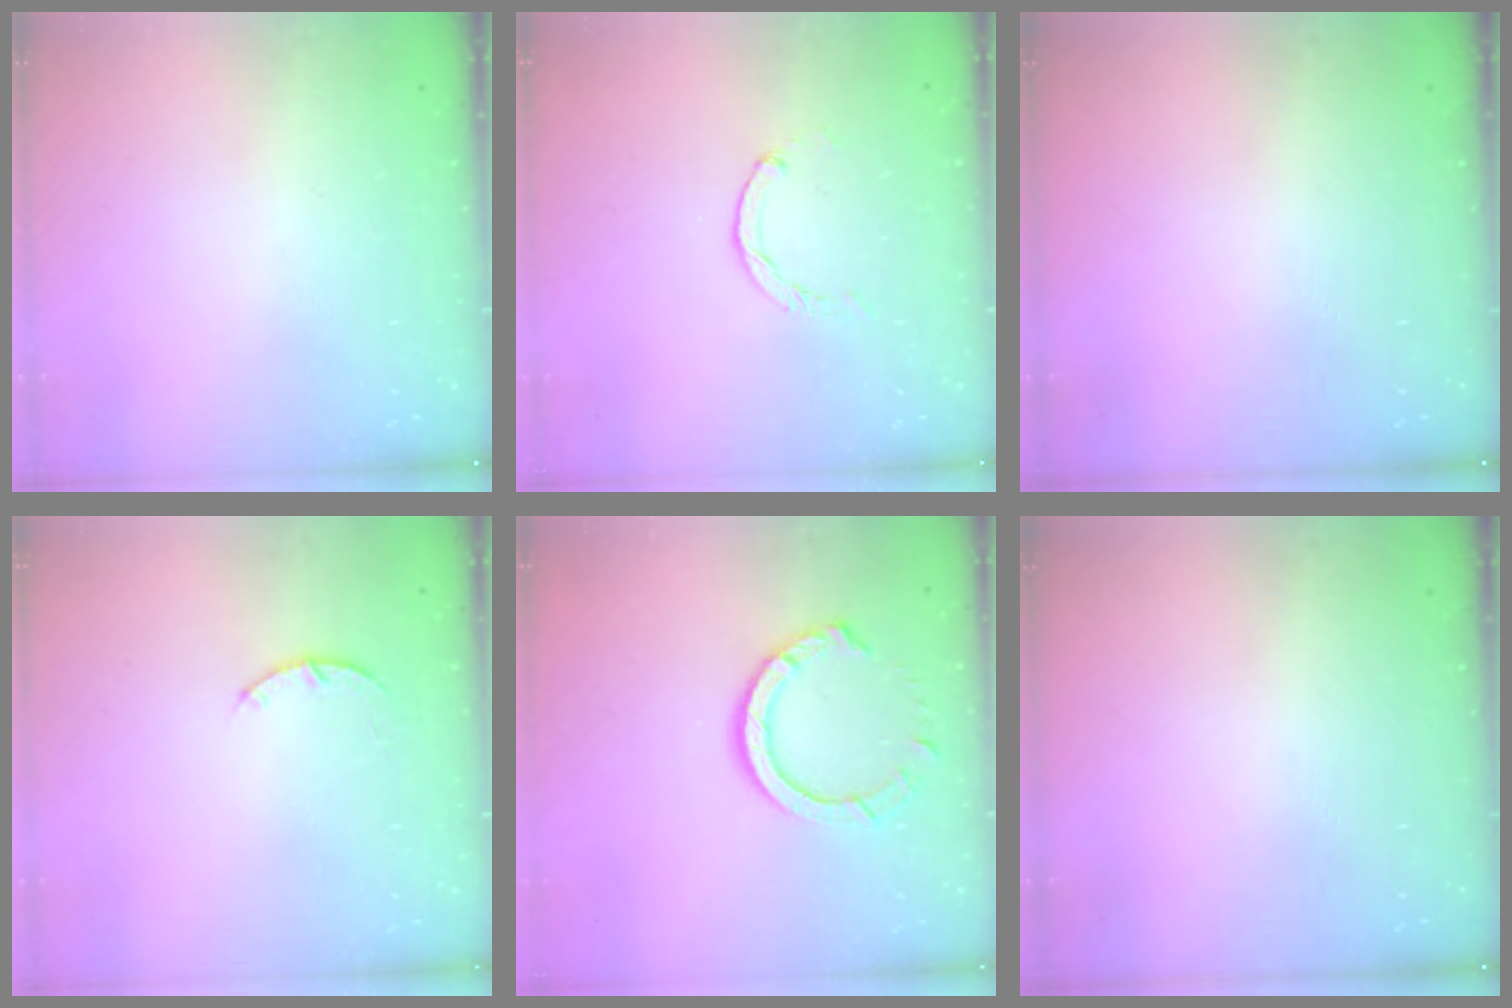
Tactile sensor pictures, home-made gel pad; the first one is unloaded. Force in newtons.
{"total": 0.7, "press": 0.7, "slide": 0.2}
{"total": 0.0}
{"total": 3.0, "press": 2.9, "slide": 0.5}
{"total": 9.5, "press": 9.5, "slide": 1.1}
{"total": 0.0}